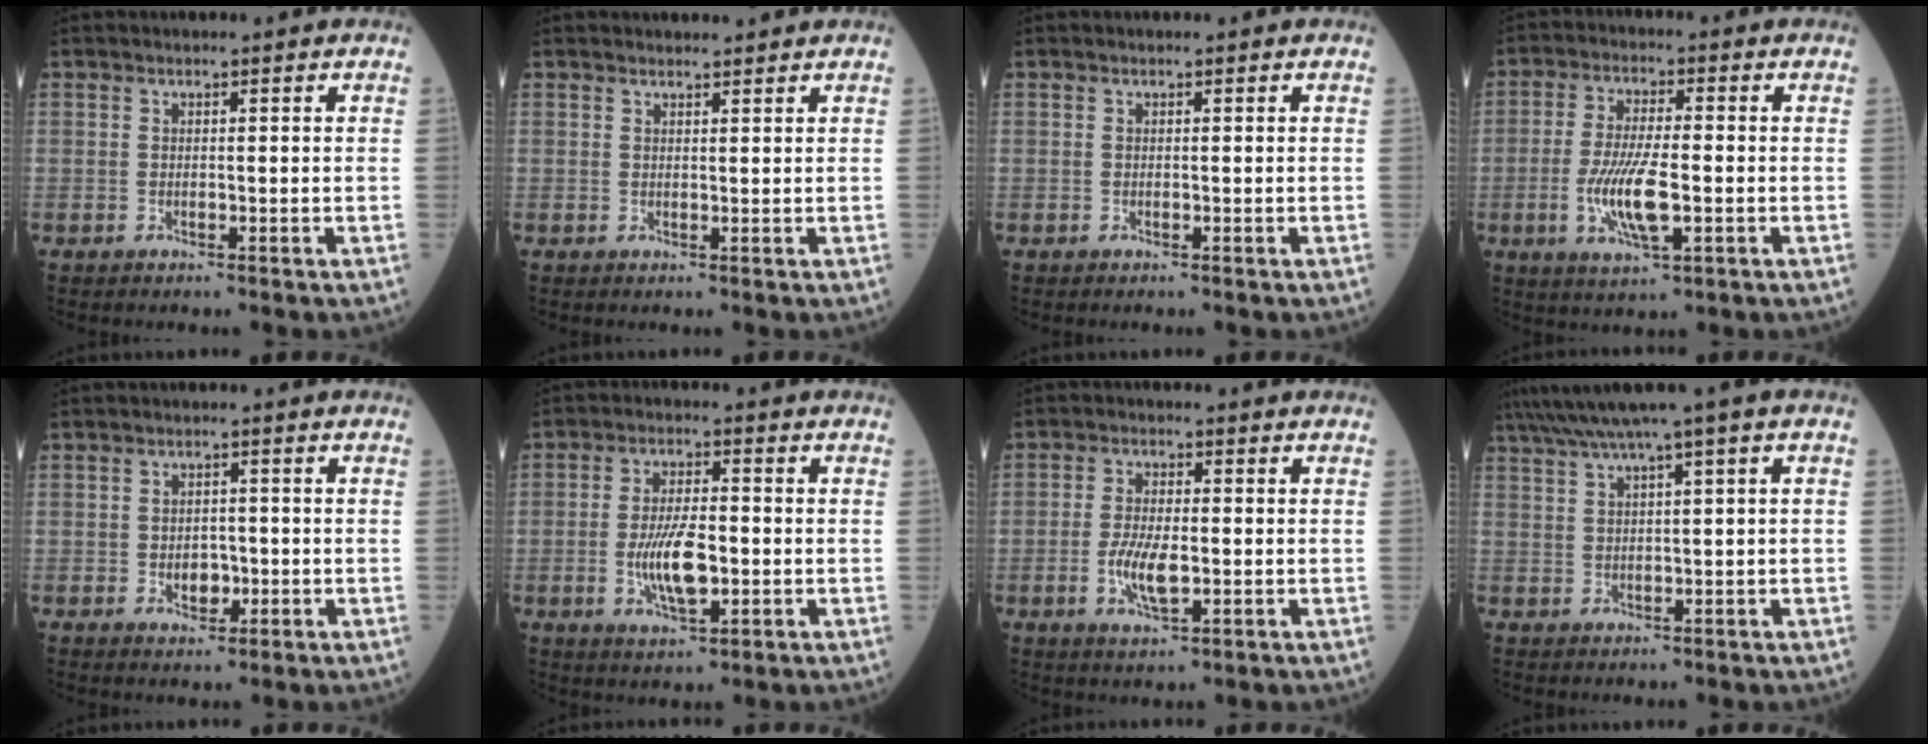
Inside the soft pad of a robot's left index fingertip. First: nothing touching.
{"total": 2.4, "force": [2.4, 0.2, 0.2], "torque": [-0.007, 0.009, 0.032]}
{"total": 0.0}
{"total": 8.5, "force": [-2.0, 1.8, 8.1], "torque": [-0.166, -0.011, -0.039]}
{"total": 2.8, "force": [-0.7, 2.0, 1.8], "torque": [-0.025, 0.004, -0.008]}
{"total": 7.9, "force": [-1.5, 2.6, 7.3], "torque": [-0.146, -0.003, -0.027]}
{"total": 5.8, "force": [-1.3, 2.0, 5.2], "torque": [-0.110, -0.005, -0.023]}
{"total": 7.4, "force": [4.8, -0.8, 5.6], "torque": [-0.098, 0.036, 0.081]}